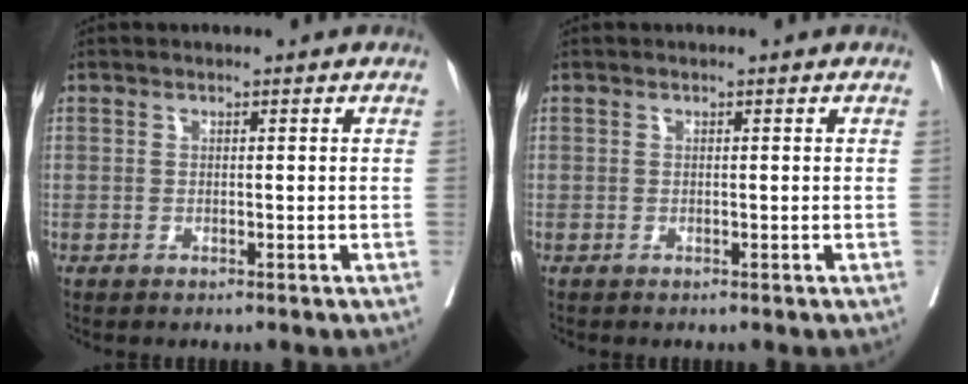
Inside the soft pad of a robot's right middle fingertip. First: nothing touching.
{"total": 0.0}